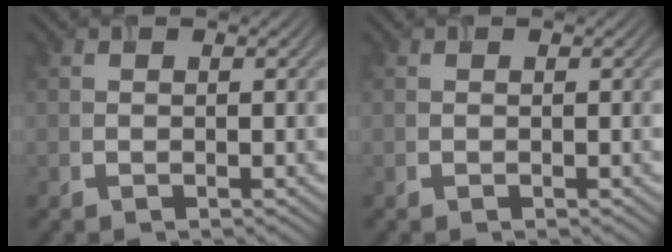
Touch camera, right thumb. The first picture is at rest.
{"total": 0.0}